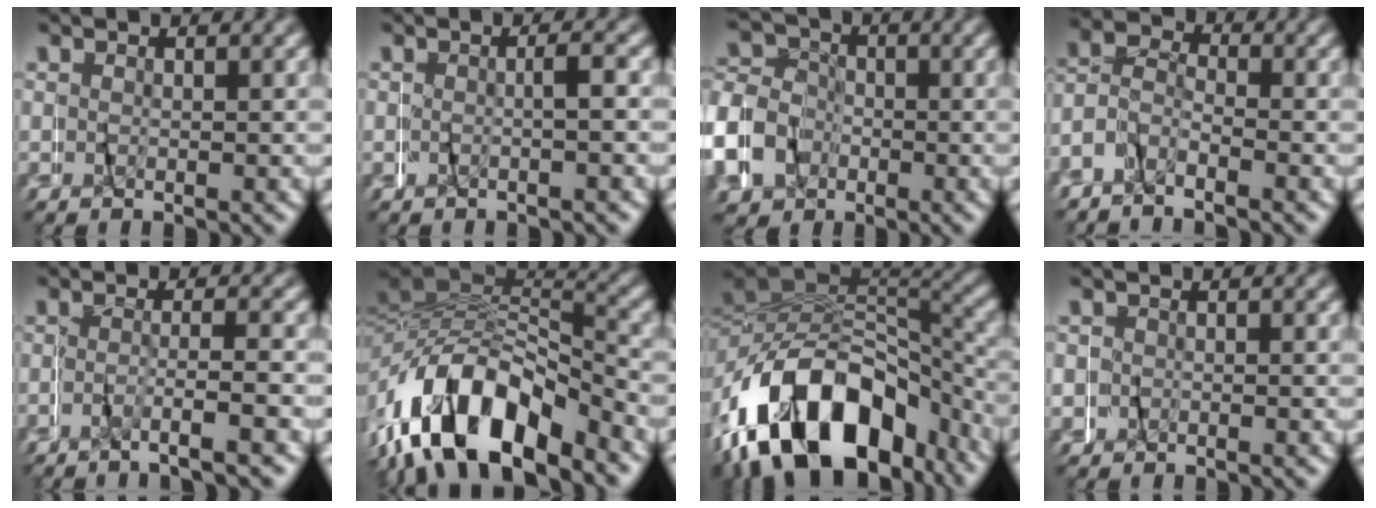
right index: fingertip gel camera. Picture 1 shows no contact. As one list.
[{"total": 1.2, "force": [-0.7, -1.0, 0.2], "torque": [-0.012, 0.006, -0.010]}, {"total": 7.8, "force": [-1.6, 7.3, 2.4], "torque": [-0.073, -0.012, -0.031]}, {"total": 5.0, "force": [-2.0, 4.1, 1.8], "torque": [-0.057, 0.002, -0.046]}, {"total": 2.9, "force": [-2.4, 0.1, 1.7], "torque": [-0.042, 0.004, -0.045]}, {"total": 11.8, "force": [-3.8, 7.5, 8.3], "torque": [-0.180, -0.014, -0.053]}, {"total": 16.0, "force": [-6.1, 10.0, 10.8], "torque": [-0.219, -0.029, -0.076]}, {"total": 3.2, "force": [0.4, 3.0, 0.9], "torque": [-0.032, 0.011, -0.003]}]